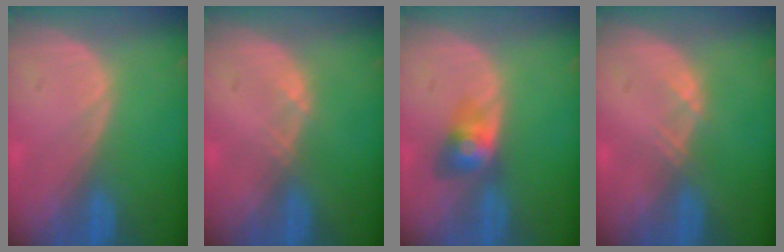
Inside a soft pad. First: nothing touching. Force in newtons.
{"total": 0.8, "press": 0.8, "slide": 0.1}
{"total": 3.9, "press": 3.9, "slide": 0.3}
{"total": 1.1, "press": 1.0, "slide": 0.2}